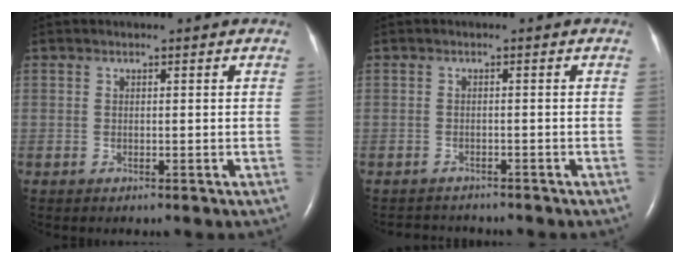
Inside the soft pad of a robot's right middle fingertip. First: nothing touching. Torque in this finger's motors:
{"motor_torque": [0.08, -0.10, -0.07, 0.00]}